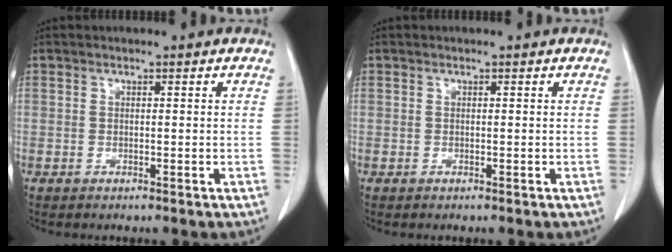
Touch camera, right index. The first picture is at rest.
{"total": 0.0}